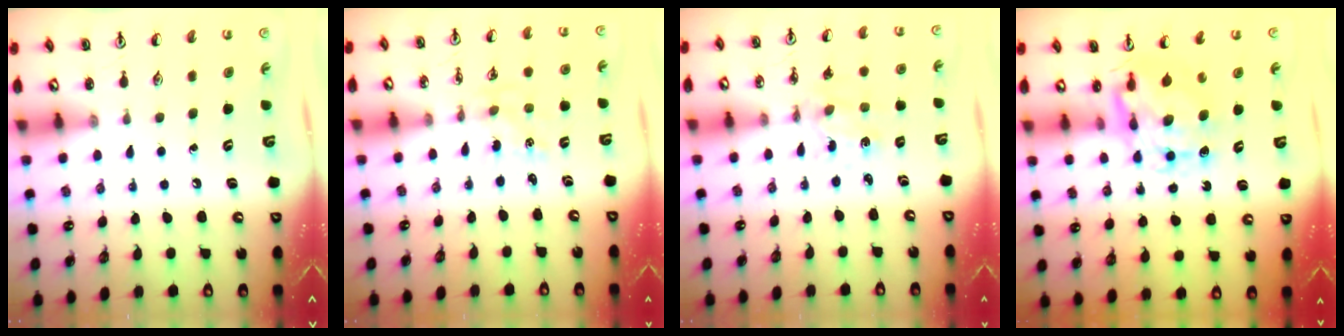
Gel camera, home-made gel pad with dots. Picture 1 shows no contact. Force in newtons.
{"total": 1.0, "press": 1.0, "slide": 0.2}
{"total": 1.8, "press": 1.8, "slide": 0.3}
{"total": 9.7, "press": 9.7, "slide": 0.8}